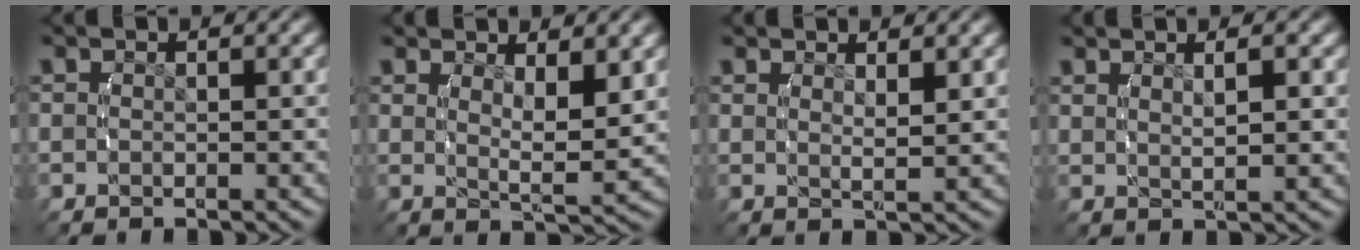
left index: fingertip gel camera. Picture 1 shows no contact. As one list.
[{"total": 3.5, "force": [2.1, 0.2, 2.9], "torque": [-0.041, -0.013, 0.038]}, {"total": 2.0, "force": [1.6, -0.3, 1.1], "torque": [-0.014, -0.006, 0.031]}, {"total": 2.7, "force": [1.7, 0.1, 2.1], "torque": [-0.028, 0.001, 0.035]}]